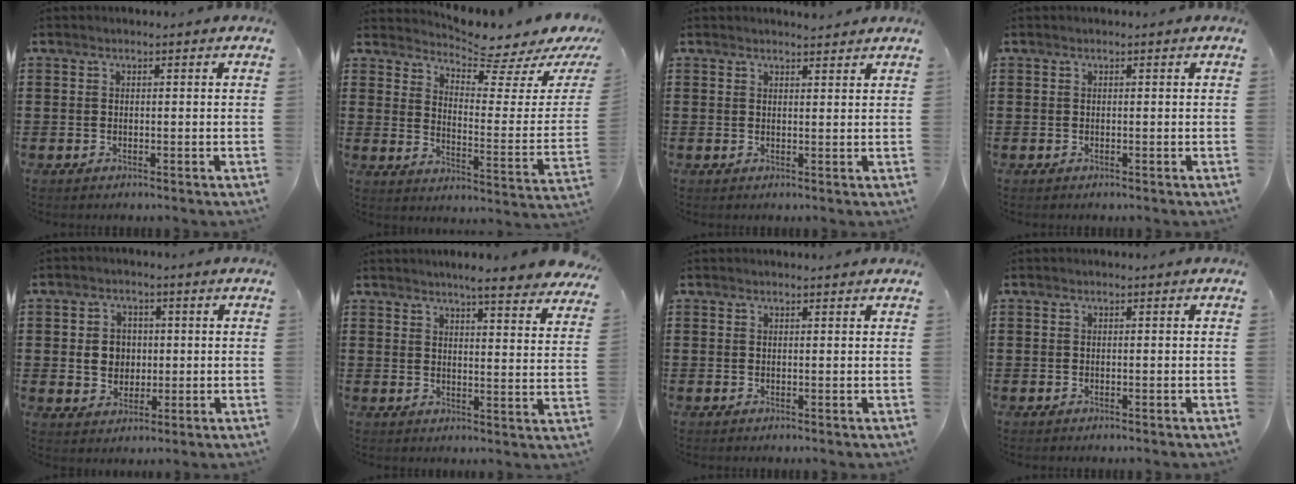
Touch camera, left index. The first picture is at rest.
{"total": 5.2, "force": [4.9, 0.0, 1.7], "torque": [-0.039, -0.058, 0.075]}
{"total": 1.9, "force": [1.9, 0.2, 0.3], "torque": [-0.010, 0.002, 0.037]}
{"total": 0.0}
{"total": 4.4, "force": [0.3, 3.8, 2.2], "torque": [-0.048, 0.008, 0.000]}
{"total": 5.6, "force": [5.1, -0.4, 2.3], "torque": [-0.054, -0.027, 0.085]}
{"total": 0.7, "force": [0.6, 0.0, 0.2], "torque": [-0.005, -0.002, 0.014]}
{"total": 0.0}